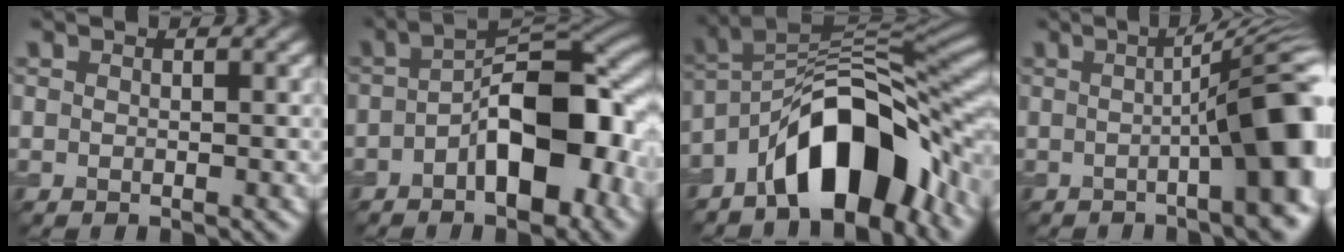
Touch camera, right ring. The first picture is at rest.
{"total": 10.2, "force": [-2.7, 4.6, 8.7], "torque": [-0.122, 0.022, -0.041]}
{"total": 11.4, "force": [-6.1, 4.9, 8.3], "torque": [-0.112, 0.025, -0.106]}
{"total": 12.7, "force": [-1.1, 2.9, 12.3], "torque": [-0.103, 0.020, -0.018]}